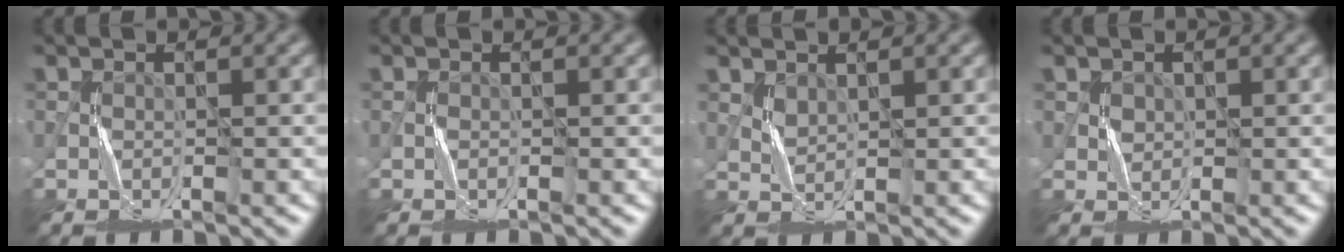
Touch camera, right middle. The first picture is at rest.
{"total": 0.0}
{"total": 1.0, "force": [0.9, 0.4, 0.4], "torque": [-0.013, 0.001, 0.025]}
{"total": 1.2, "force": [0.6, 1.0, 0.1], "torque": [-0.003, 0.002, 0.013]}